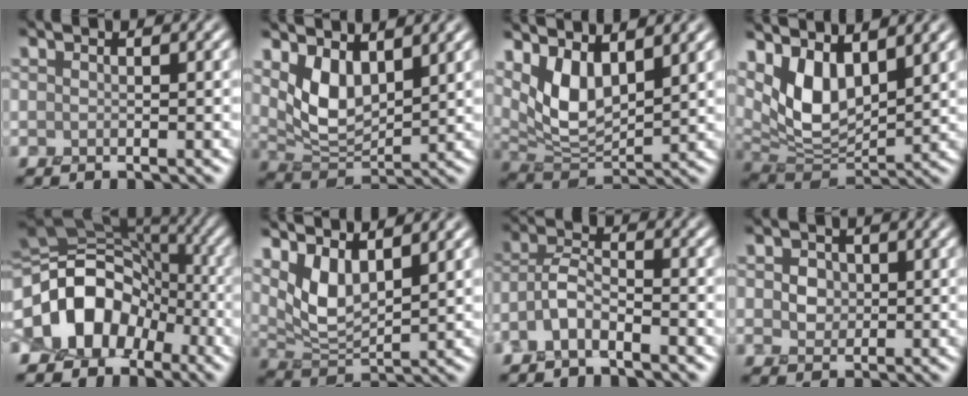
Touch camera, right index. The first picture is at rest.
{"total": 4.4, "force": [2.3, 2.1, 3.1], "torque": [-0.073, -0.014, 0.051]}
{"total": 5.7, "force": [3.0, 2.4, 4.2], "torque": [-0.090, -0.013, 0.064]}
{"total": 6.4, "force": [3.3, 2.9, 4.7], "torque": [-0.099, -0.011, 0.065]}
{"total": 11.8, "force": [-3.5, 8.5, 7.4], "torque": [-0.136, -0.005, -0.058]}
{"total": 4.5, "force": [2.7, 1.6, 3.3], "torque": [-0.077, -0.012, 0.060]}
{"total": 2.5, "force": [-1.8, 0.7, 1.5], "torque": [-0.035, 0.008, -0.040]}
{"total": 3.2, "force": [1.2, 2.5, 1.5], "torque": [-0.025, 0.011, 0.015]}